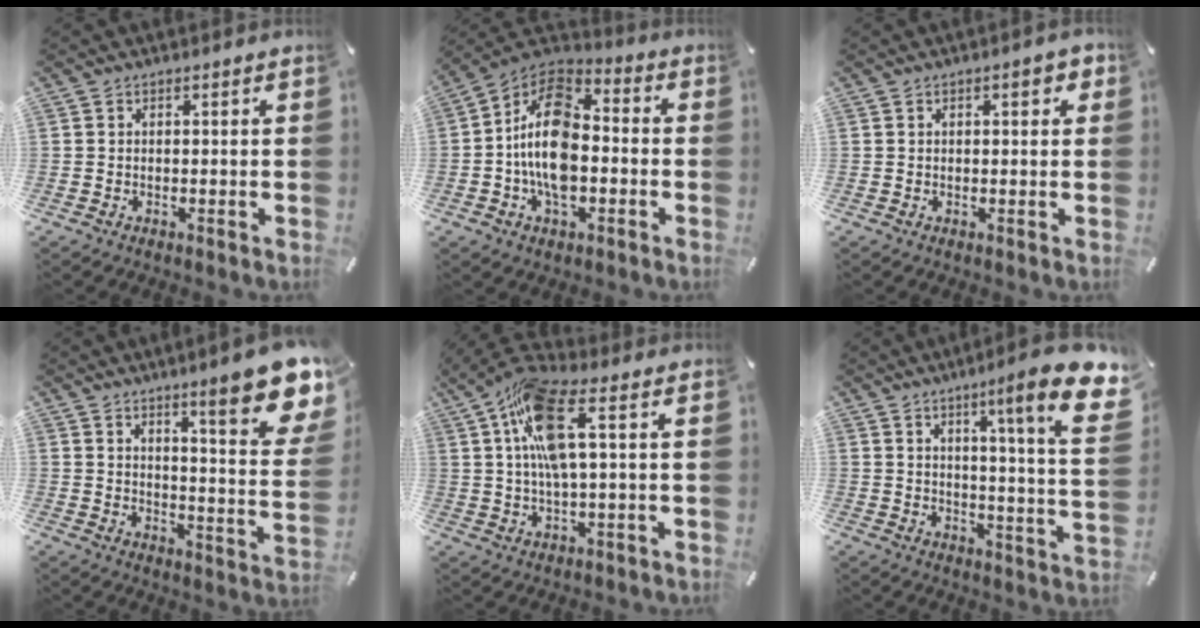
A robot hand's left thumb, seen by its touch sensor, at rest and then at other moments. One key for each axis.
{"total": 15.3, "fx": -3.2, "fy": 9.6, "fz": 11.5, "tx": -0.236, "ty": 0.017, "tz": -0.064}
{"total": 3.1, "fx": 1.1, "fy": 1.3, "fz": 2.6, "tx": -0.037, "ty": -0.001, "tz": 0.014}
{"total": 16.5, "fx": 10.7, "fy": 3.5, "fz": 12.0, "tx": -0.171, "ty": -0.081, "tz": 0.171}
{"total": 12.6, "fx": 2.9, "fy": 3.4, "fz": 11.7, "tx": -0.229, "ty": -0.008, "tz": 0.049}
{"total": 16.5, "fx": 8.2, "fy": 1.3, "fz": 14.3, "tx": -0.210, "ty": -0.057, "tz": 0.113}